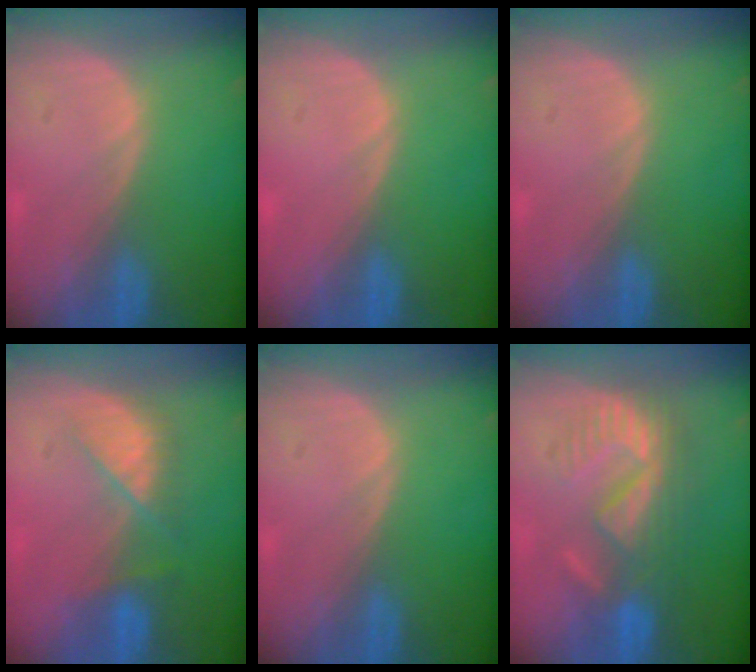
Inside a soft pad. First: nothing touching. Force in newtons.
{"total": 0.0}
{"total": 0.0}
{"total": 5.0, "press": 5.0, "slide": 0.4}
{"total": 0.0}
{"total": 8.9, "press": 8.2, "slide": 3.6}